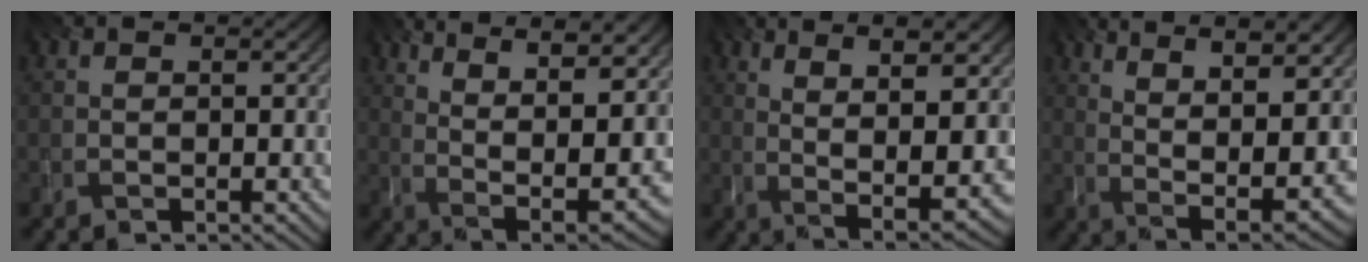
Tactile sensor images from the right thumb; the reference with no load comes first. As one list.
[{"total": 14.9, "force": [6.5, 5.2, 12.4], "torque": [-0.212, 0.023, 0.108]}, {"total": 11.2, "force": [3.0, 3.0, 10.3], "torque": [-0.167, 0.012, 0.049]}, {"total": 13.7, "force": [5.5, 4.5, 11.7], "torque": [-0.197, 0.023, 0.088]}]